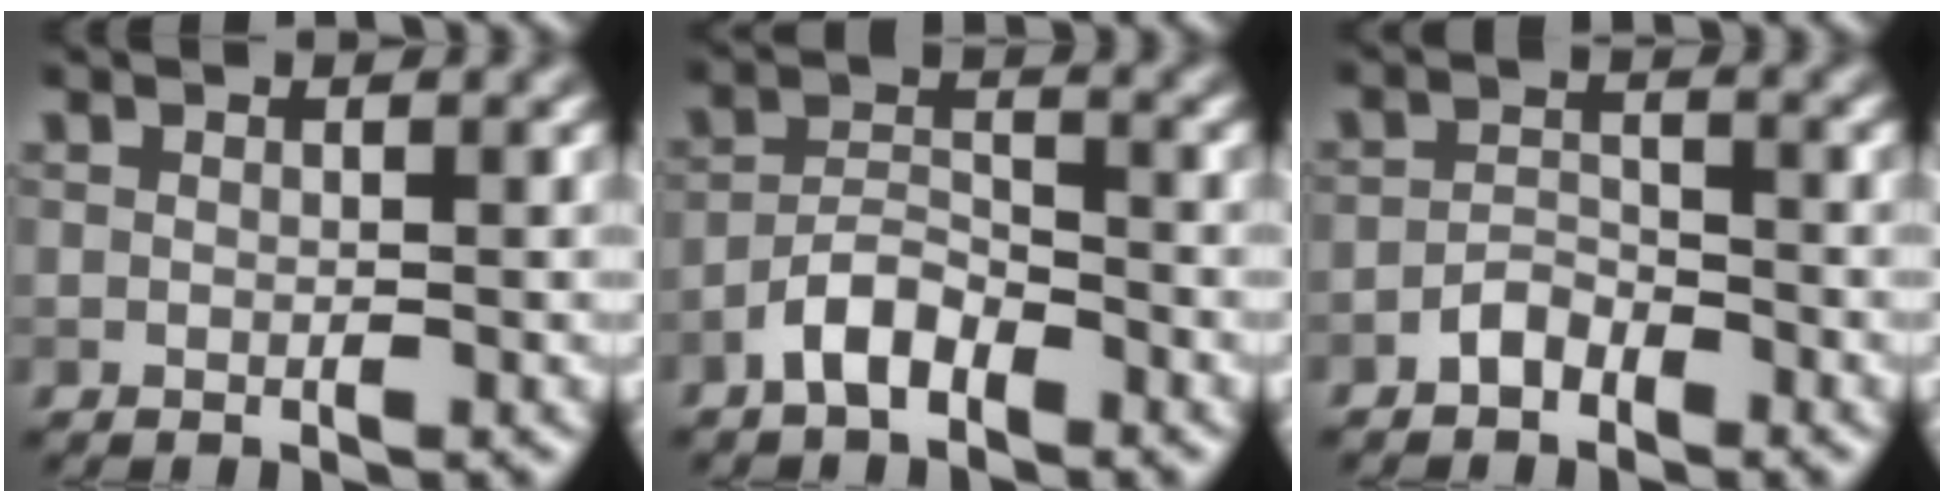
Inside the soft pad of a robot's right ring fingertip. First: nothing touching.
{"total": 3.3, "force": [-2.4, 1.4, 1.9], "torque": [-0.035, 0.012, -0.051]}
{"total": 1.9, "force": [-1.5, 0.9, 0.8], "torque": [-0.012, 0.008, -0.031]}